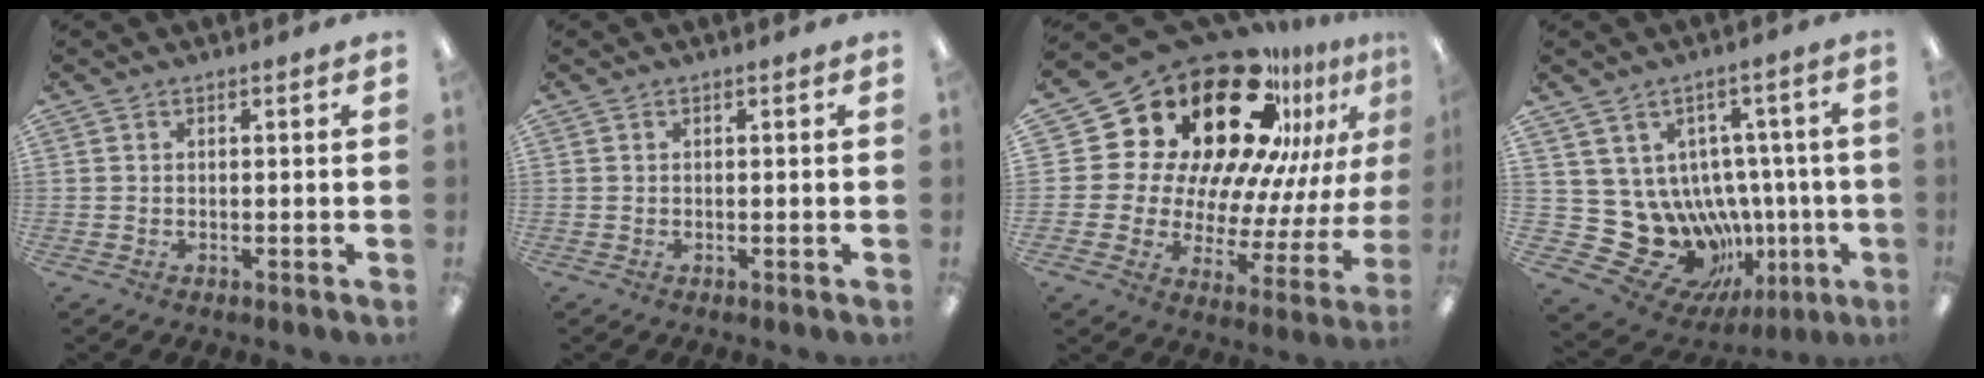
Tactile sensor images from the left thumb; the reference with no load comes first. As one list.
[{"total": 0.0}, {"total": 30.2, "force": [18.6, 16.8, 16.9], "torque": [-0.264, -0.176, 0.359]}, {"total": 16.8, "force": [-1.7, 14.7, 7.9], "torque": [-0.166, -0.026, 0.025]}]